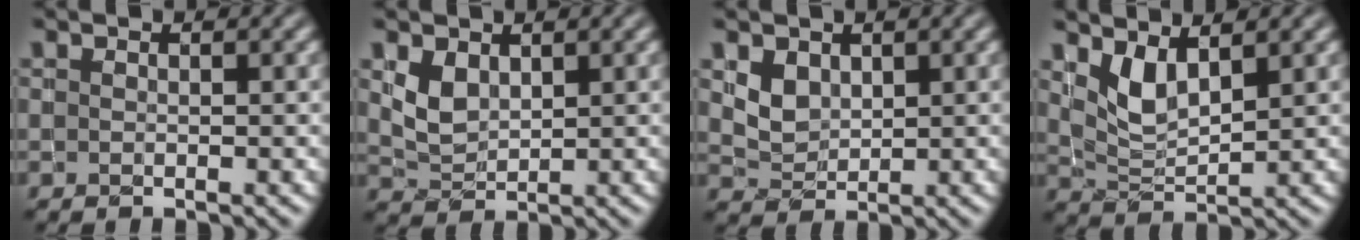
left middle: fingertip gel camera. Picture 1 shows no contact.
{"total": 2.4, "force": [0.9, 1.6, 1.4], "torque": [-0.036, -0.005, 0.026]}
{"total": 2.2, "force": [0.8, 1.7, 1.0], "torque": [-0.024, -0.007, 0.022]}
{"total": 3.2, "force": [1.6, 1.3, 2.4], "torque": [-0.058, -0.010, 0.039]}